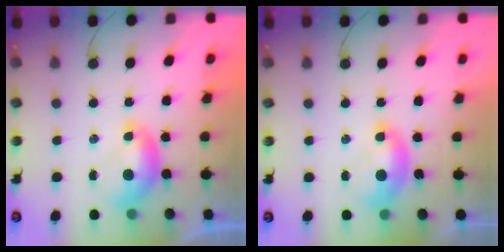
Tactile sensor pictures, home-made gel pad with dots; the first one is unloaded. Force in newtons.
{"total": 1.7, "press": 1.5, "slide": 0.7}